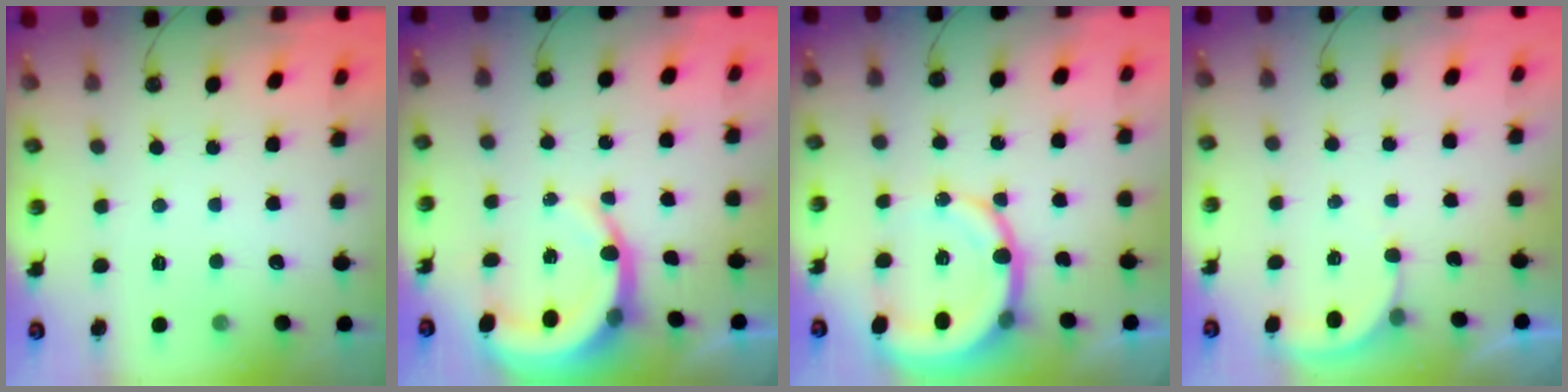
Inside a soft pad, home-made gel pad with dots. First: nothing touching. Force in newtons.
{"total": 7.7, "press": 7.6, "slide": 0.9}
{"total": 12.2, "press": 12.0, "slide": 2.4}
{"total": 2.3, "press": 2.3, "slide": 0.2}